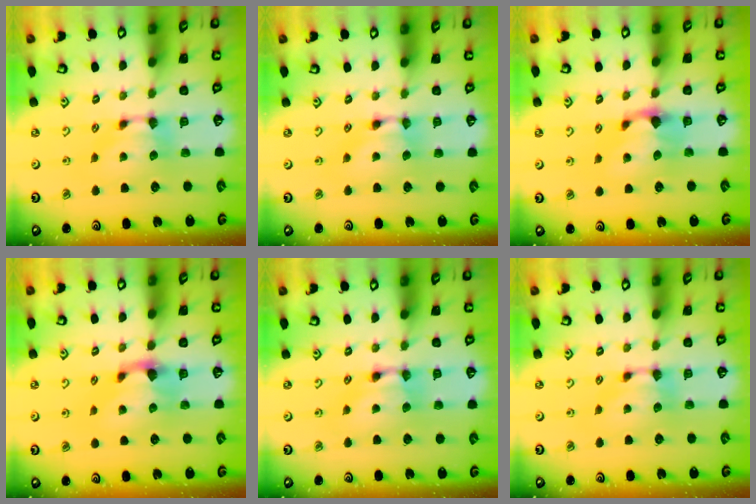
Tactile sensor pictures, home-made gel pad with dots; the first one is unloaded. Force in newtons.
{"total": 1.6, "press": 1.6, "slide": 0.2}
{"total": 2.7, "press": 2.6, "slide": 0.8}
{"total": 1.4, "press": 0.9, "slide": 1.0}
{"total": 1.9, "press": 1.9, "slide": 0.1}
{"total": 0.0}